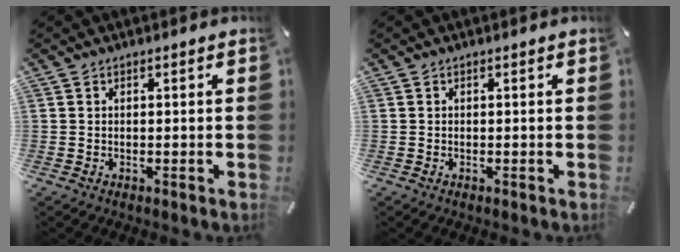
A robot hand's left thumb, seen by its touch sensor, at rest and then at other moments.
{"total": 0.0}